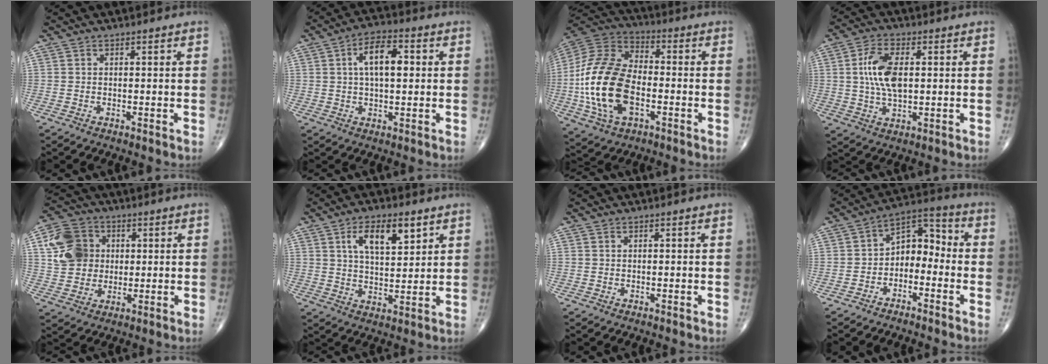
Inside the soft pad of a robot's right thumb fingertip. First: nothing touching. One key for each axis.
{"total": 8.7, "fx": 1.6, "fy": 4.2, "fz": 7.5, "tx": -0.114, "ty": 0.014, "tz": 0.021}
{"total": 20.8, "fx": -3.9, "fy": 12.1, "fz": 16.4, "tx": -0.330, "ty": 0.017, "tz": -0.075}
{"total": 9.4, "fx": 1.2, "fy": 4.8, "fz": 8.0, "tx": -0.158, "ty": 0.000, "tz": 0.022}
{"total": 11.1, "fx": 2.2, "fy": 9.4, "fz": 5.5, "tx": -0.083, "ty": 0.005, "tz": 0.037}
{"total": 9.8, "fx": 4.6, "fy": 4.2, "fz": 7.5, "tx": -0.112, "ty": -0.020, "tz": 0.081}
{"total": 0.0}
{"total": 8.4, "fx": -2.4, "fy": 5.7, "fz": 5.6, "tx": -0.057, "ty": 0.051, "tz": -0.056}